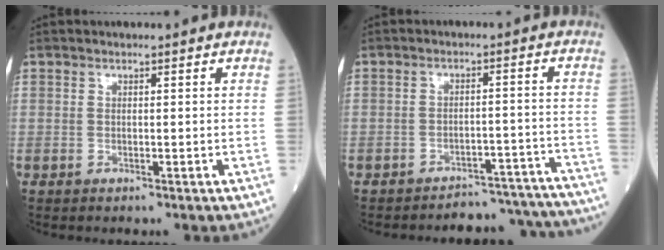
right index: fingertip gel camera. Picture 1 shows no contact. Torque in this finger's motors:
{"motor_torque": [-0.17, -0.24, -0.59, -0.15]}